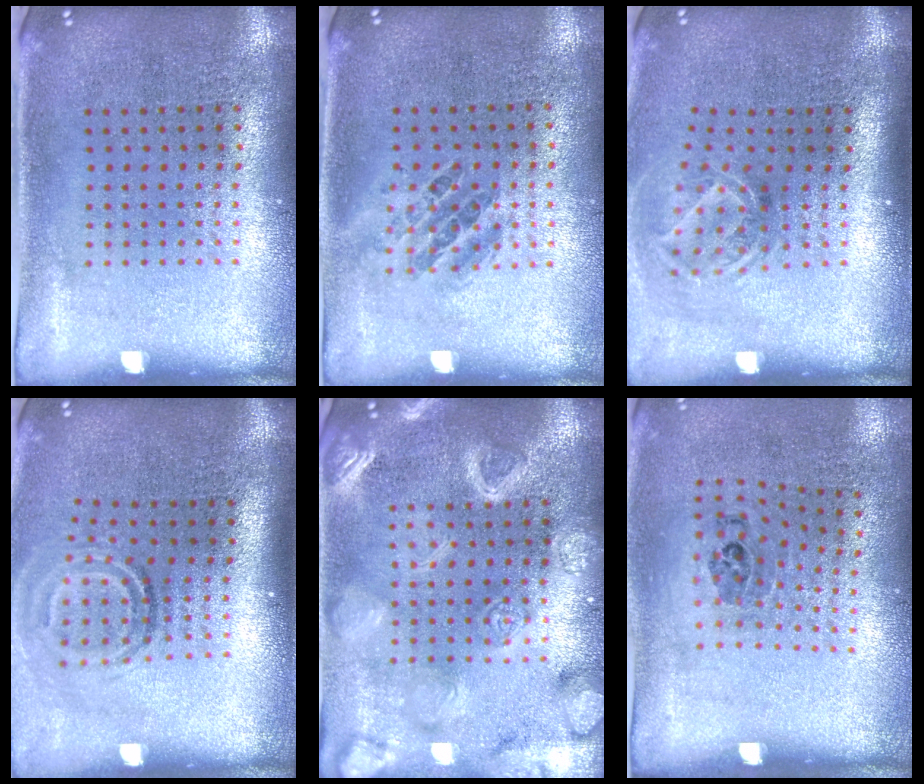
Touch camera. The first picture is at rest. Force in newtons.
{"total": 1.0, "press": 0.9, "slide": 0.3}
{"total": 2.0, "press": 1.3, "slide": 1.4}
{"total": 1.9, "press": 1.2, "slide": 1.4}
{"total": 5.8, "press": 5.7, "slide": 0.8}
{"total": 1.2, "press": 0.8, "slide": 0.9}